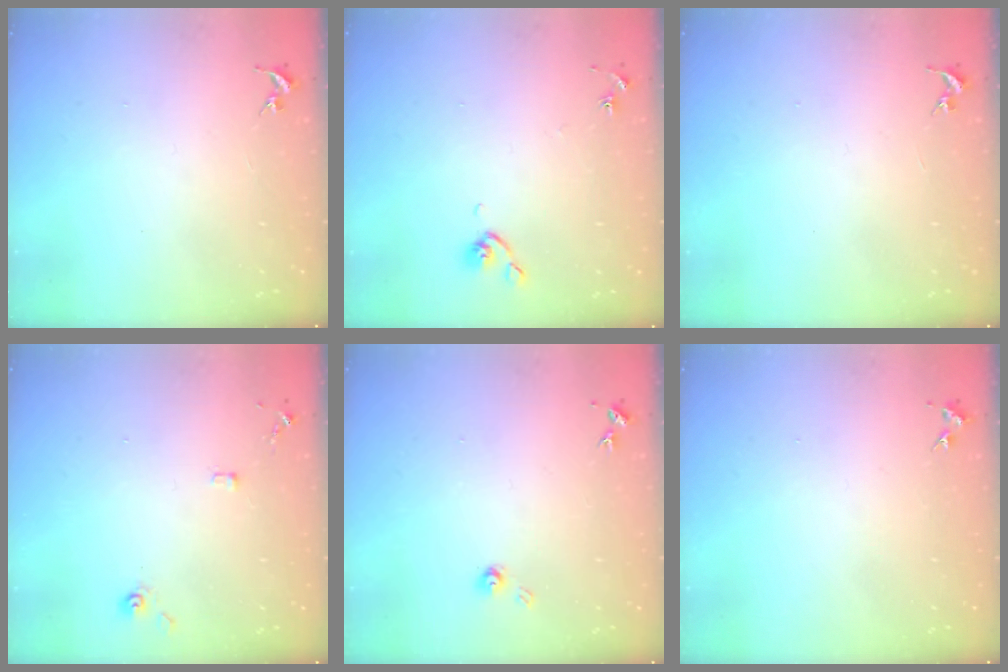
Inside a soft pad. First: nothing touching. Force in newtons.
{"total": 5.9, "press": 5.8, "slide": 0.8}
{"total": 0.0}
{"total": 6.5, "press": 6.4, "slide": 0.6}
{"total": 4.1, "press": 4.1, "slide": 0.4}
{"total": 4.3, "press": 4.3, "slide": 0.6}